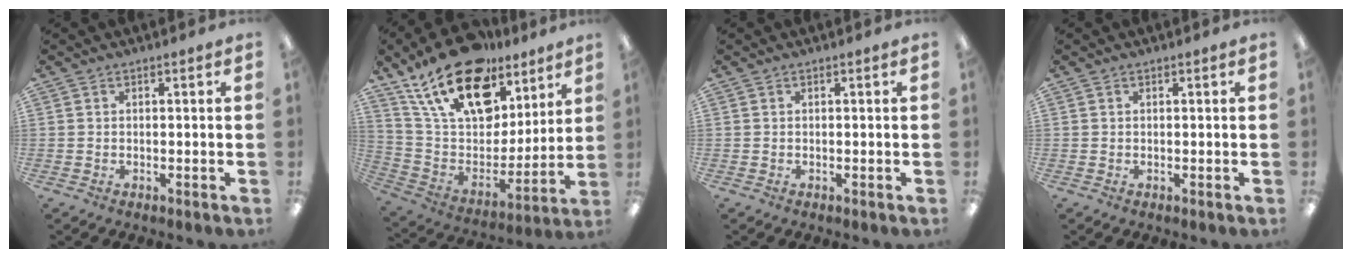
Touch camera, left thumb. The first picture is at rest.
{"total": 22.5, "force": [15.0, 11.7, 12.0], "torque": [-0.212, -0.081, 0.272]}
{"total": 0.0}
{"total": 0.0}